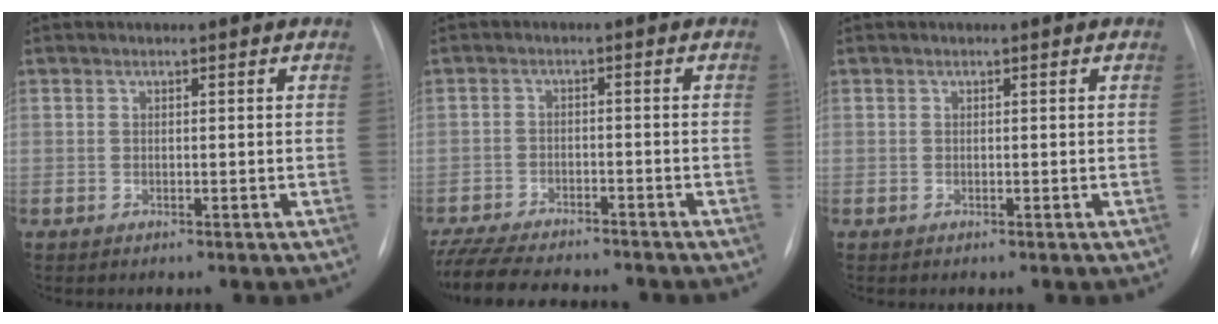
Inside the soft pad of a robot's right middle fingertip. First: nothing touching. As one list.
[{"total": 14.2, "force": [-12.5, 3.2, 5.9], "torque": [-0.130, -0.016, -0.188]}, {"total": 0.0}]